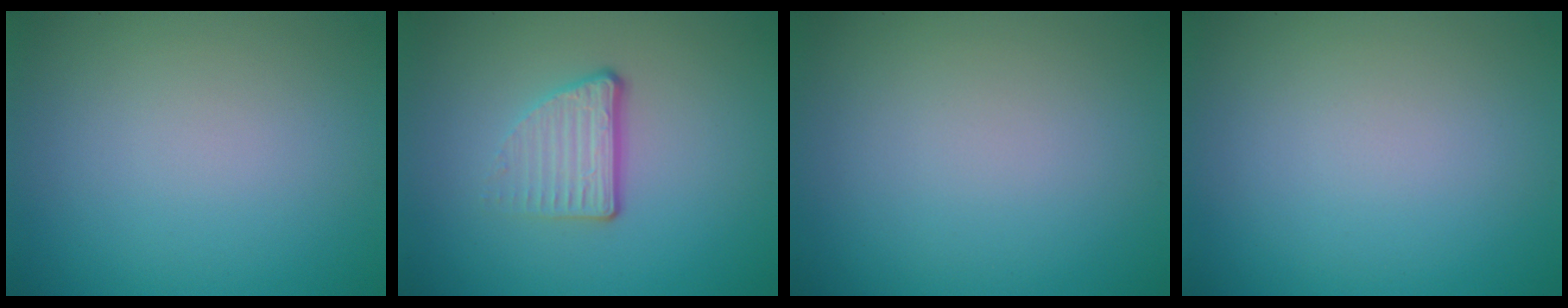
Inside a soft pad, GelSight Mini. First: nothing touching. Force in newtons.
{"total": 3.5, "press": 2.3, "slide": 2.6}
{"total": 0.0}
{"total": 0.0}